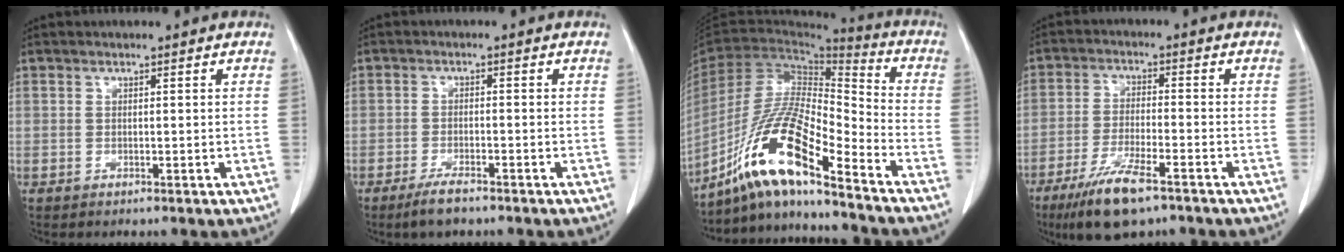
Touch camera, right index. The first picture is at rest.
{"total": 3.4, "force": [-2.6, 0.9, 2.0], "torque": [-0.043, -0.003, -0.047]}
{"total": 15.3, "force": [-11.0, 1.3, 10.5], "torque": [-0.200, 0.001, -0.205]}
{"total": 9.5, "force": [-6.3, 1.8, 6.9], "torque": [-0.133, -0.019, -0.109]}